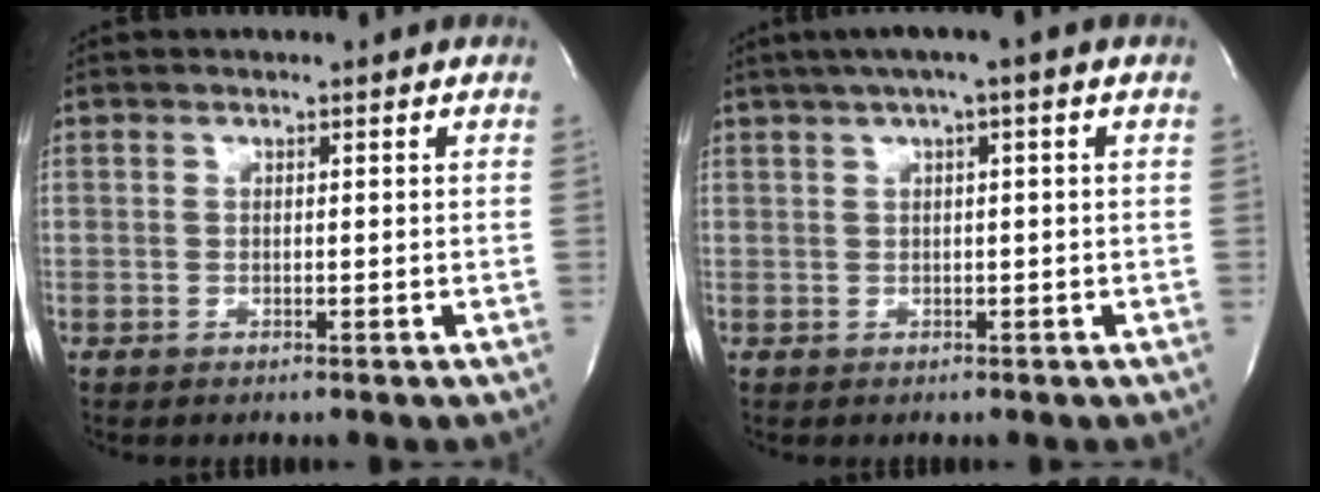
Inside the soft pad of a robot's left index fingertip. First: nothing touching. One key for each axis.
{"total": 4.4, "fx": 2.3, "fy": -0.3, "fz": 3.8, "tx": -0.069, "ty": 0.026, "tz": 0.040}